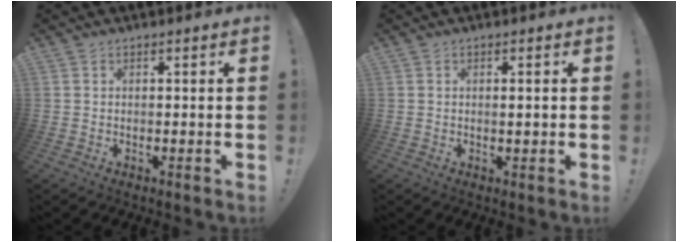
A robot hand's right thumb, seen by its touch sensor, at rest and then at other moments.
{"total": 1.6, "force": [0.1, 0.0, 1.6], "torque": [-0.017, -0.007, -0.002]}